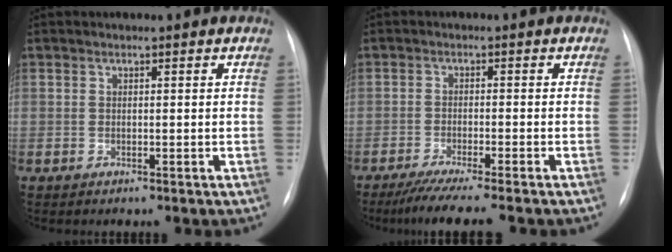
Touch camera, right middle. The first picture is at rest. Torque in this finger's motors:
{"motor_torque": [0.11, -0.10, 0.09, 0.03]}